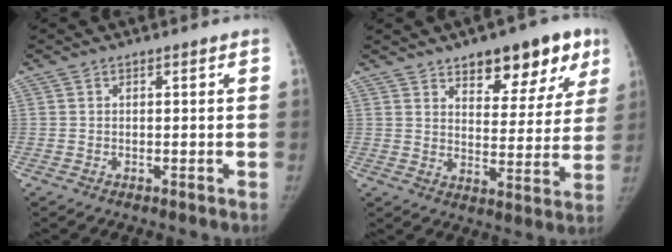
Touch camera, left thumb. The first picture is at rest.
{"total": 15.2, "force": [9.2, 7.2, 9.7], "torque": [-0.066, -0.042, 0.127]}